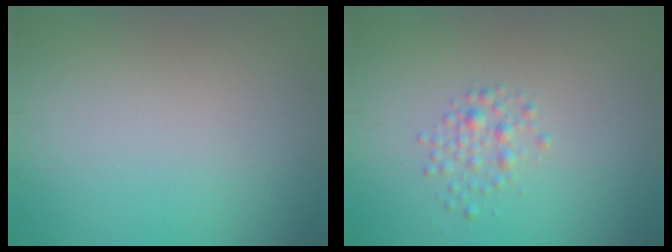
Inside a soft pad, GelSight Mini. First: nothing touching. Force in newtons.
{"total": 1.6, "press": 1.6, "slide": 0.1}